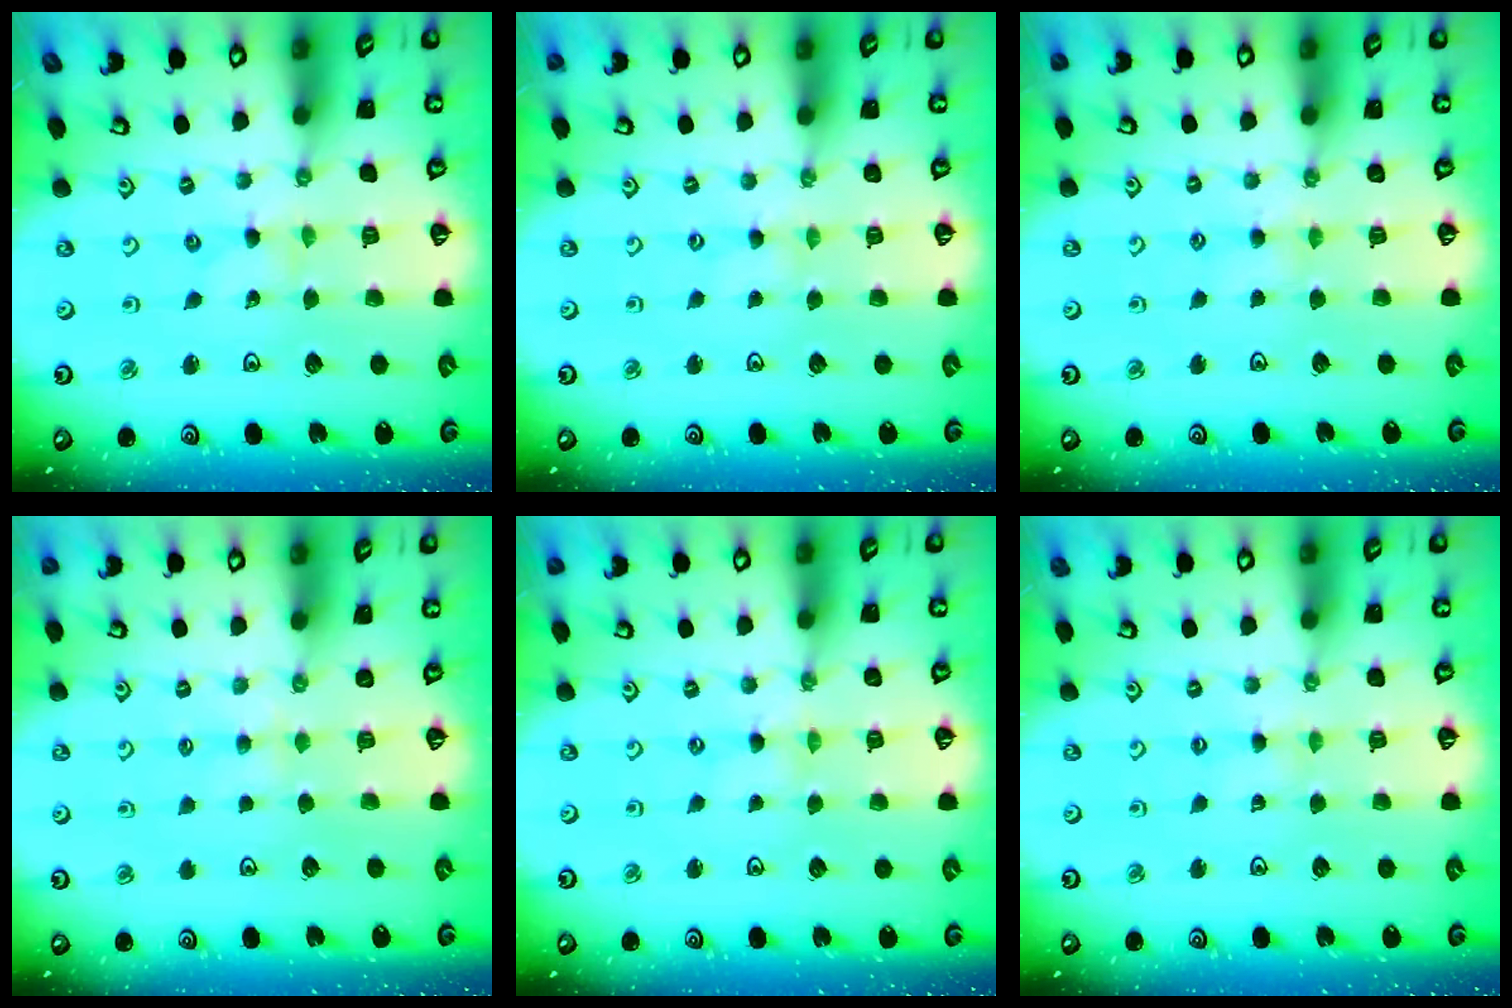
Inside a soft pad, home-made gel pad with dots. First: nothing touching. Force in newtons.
{"total": 0.0}
{"total": 2.6, "press": 2.6, "slide": 0.4}
{"total": 3.0, "press": 3.0, "slide": 0.5}
{"total": 0.0}
{"total": 1.5, "press": 1.5, "slide": 0.3}